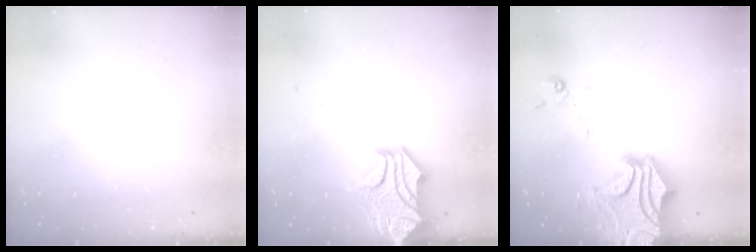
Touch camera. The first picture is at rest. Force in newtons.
{"total": 6.6, "press": 6.2, "slide": 2.1}
{"total": 9.4, "press": 9.0, "slide": 2.9}